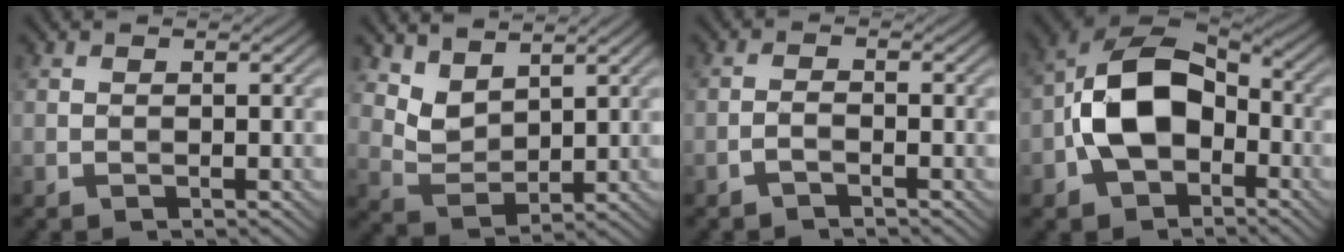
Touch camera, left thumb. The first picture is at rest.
{"total": 4.5, "force": [3.5, 2.1, 1.9], "torque": [-0.055, -0.009, 0.077]}
{"total": 1.2, "force": [-1.1, 0.2, 0.5], "torque": [-0.009, 0.006, -0.026]}
{"total": 11.7, "force": [-2.6, 7.9, 8.3], "torque": [-0.171, 0.006, -0.063]}